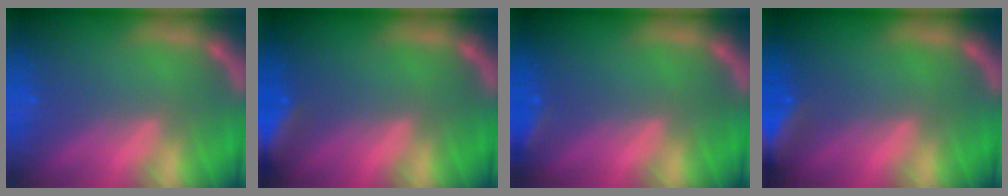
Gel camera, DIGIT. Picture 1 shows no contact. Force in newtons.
{"total": 5.0}
{"total": 1.9}
{"total": 5.5}